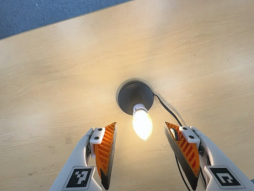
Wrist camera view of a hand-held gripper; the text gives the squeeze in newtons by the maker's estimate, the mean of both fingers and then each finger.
{"total": 0.0}